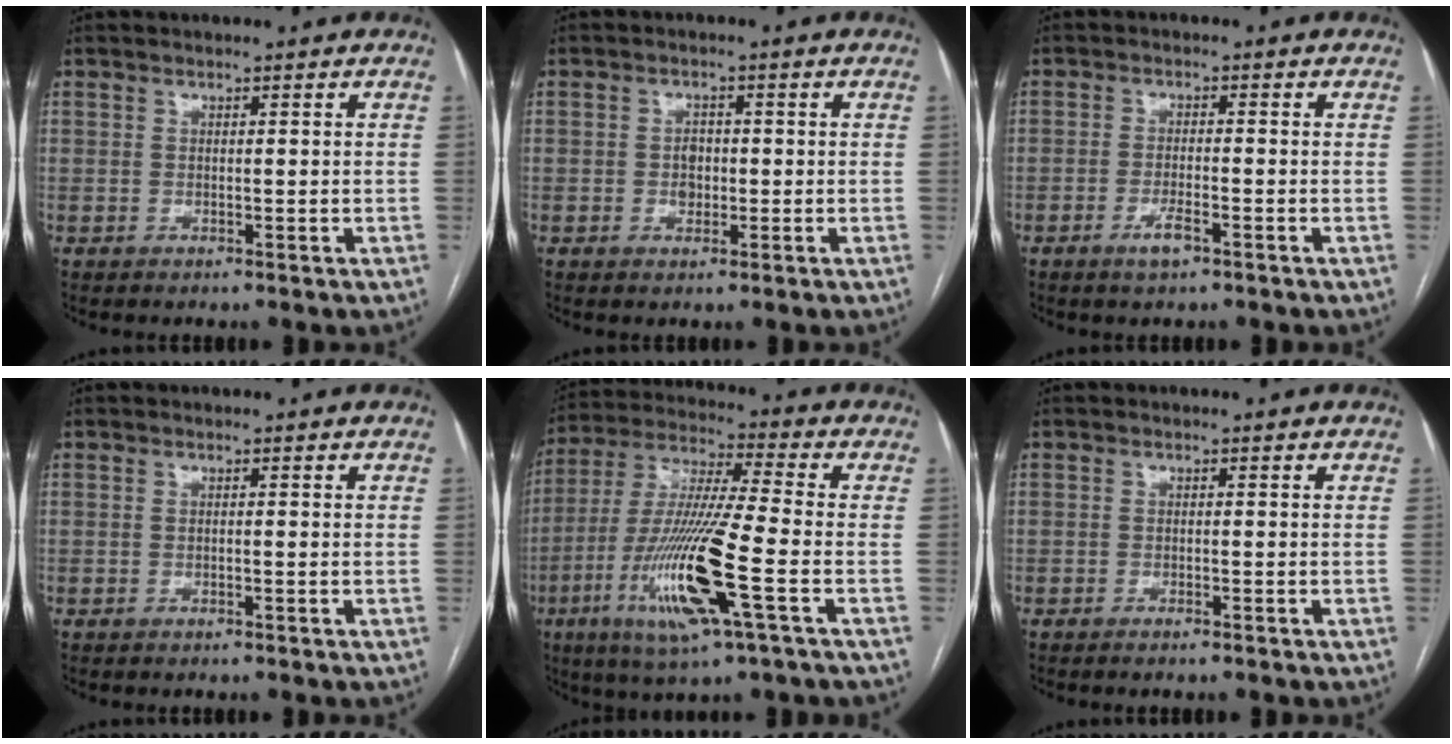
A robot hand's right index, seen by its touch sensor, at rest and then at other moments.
{"total": 2.3, "force": [-0.4, 1.8, 1.4], "torque": [-0.019, 0.005, -0.004]}
{"total": 3.1, "force": [-1.8, 0.5, 2.5], "torque": [-0.049, -0.003, -0.033]}
{"total": 0.0}
{"total": 17.1, "force": [-5.9, 0.4, 16.0], "torque": [-0.332, -0.021, -0.112]}
{"total": 1.1, "force": [-0.8, -0.2, 0.6], "torque": [-0.013, -0.001, -0.014]}